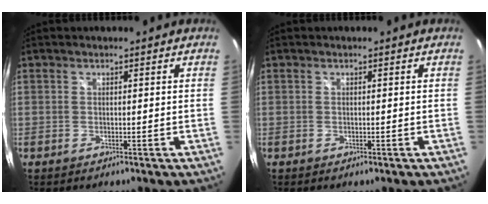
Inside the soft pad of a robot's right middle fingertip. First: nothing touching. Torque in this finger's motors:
{"motor_torque": [1.08, -1.02, 0.03, 0.01]}